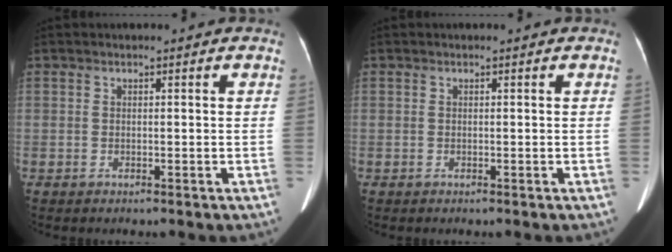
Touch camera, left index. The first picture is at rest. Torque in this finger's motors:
{"motor_torque": [0.02, 0.08, 0.00, 0.00]}